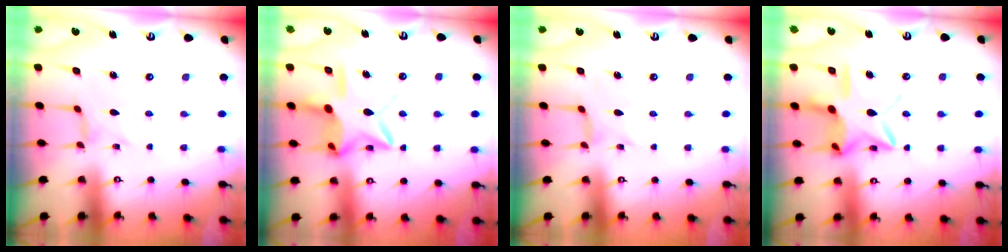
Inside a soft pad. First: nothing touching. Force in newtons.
{"total": 17.1, "press": 17.1, "slide": 1.2}
{"total": 0.8, "press": 0.8, "slide": 0.3}
{"total": 16.3, "press": 16.3, "slide": 1.1}